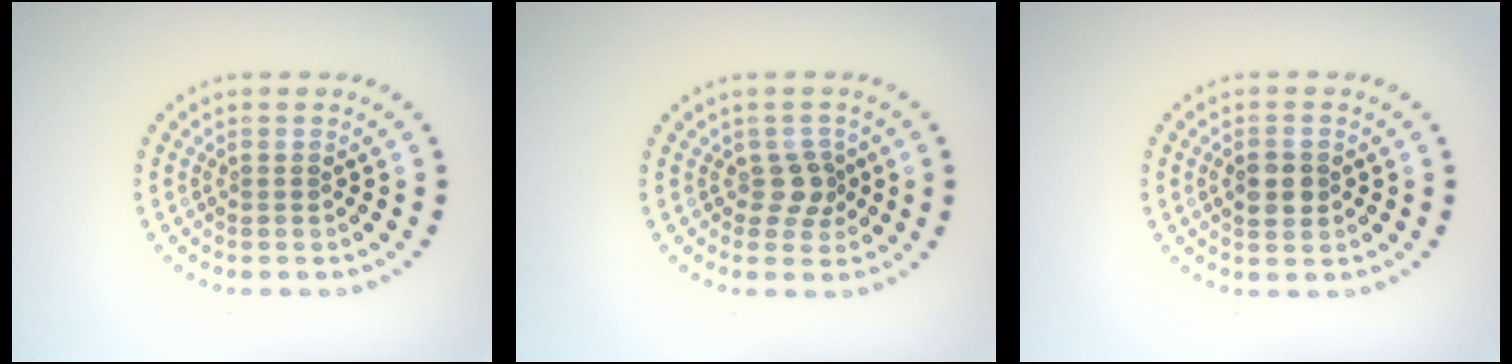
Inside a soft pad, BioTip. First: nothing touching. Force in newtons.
{"total": 2.0, "press": 1.7, "slide": 1.1}
{"total": 2.8, "press": 2.8, "slide": 0.1}